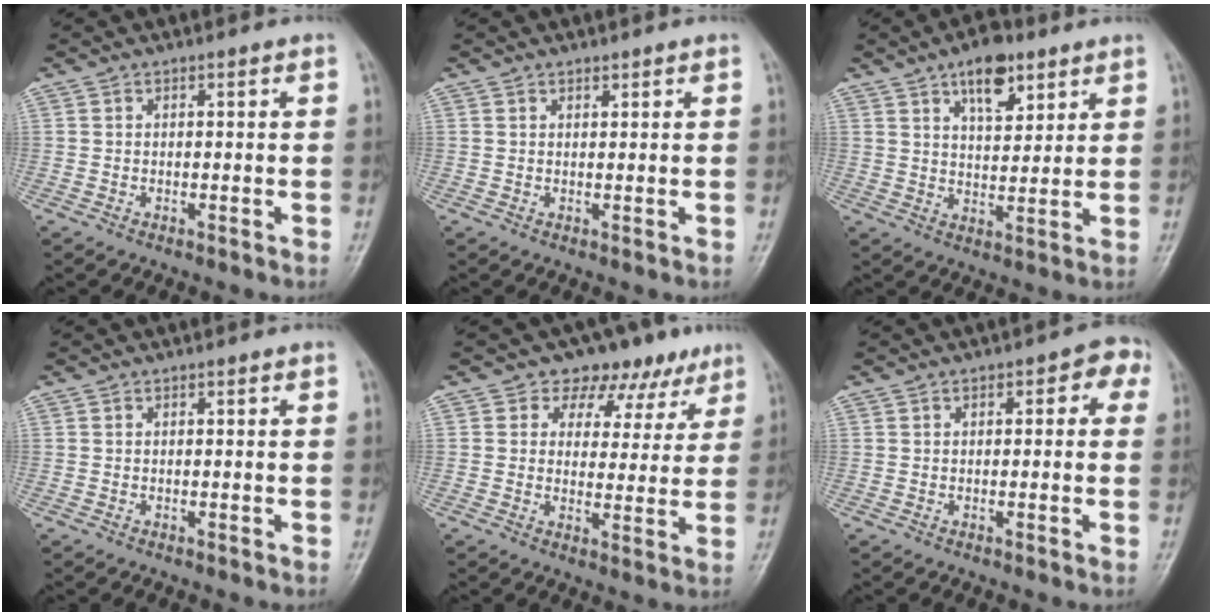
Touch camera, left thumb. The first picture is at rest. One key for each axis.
{"total": 0.8, "fx": 0.6, "fy": 0.2, "fz": 0.3, "tx": -0.006, "ty": -0.004, "tz": 0.011}
{"total": 10.3, "fx": 6.0, "fy": 4.6, "fz": 7.0, "tx": -0.091, "ty": -0.032, "tz": 0.100}
{"total": 0.0}
{"total": 9.8, "fx": 6.3, "fy": 6.7, "fz": 3.4, "tx": 0.001, "ty": -0.021, "tz": 0.077}
{"total": 5.1, "fx": 1.4, "fy": 2.6, "fz": 4.2, "tx": -0.027, "ty": 0.017, "tz": 0.010}